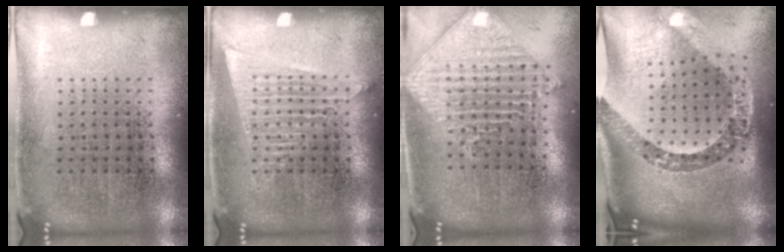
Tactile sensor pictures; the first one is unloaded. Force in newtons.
{"total": 1.9, "press": 1.9, "slide": 0.2}
{"total": 1.9, "press": 1.6, "slide": 1.1}
{"total": 3.6, "press": 2.5, "slide": 2.6}